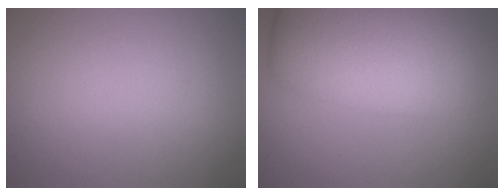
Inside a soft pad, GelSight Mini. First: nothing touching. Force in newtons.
{"total": 10.6, "press": 10.6, "slide": 0.8}